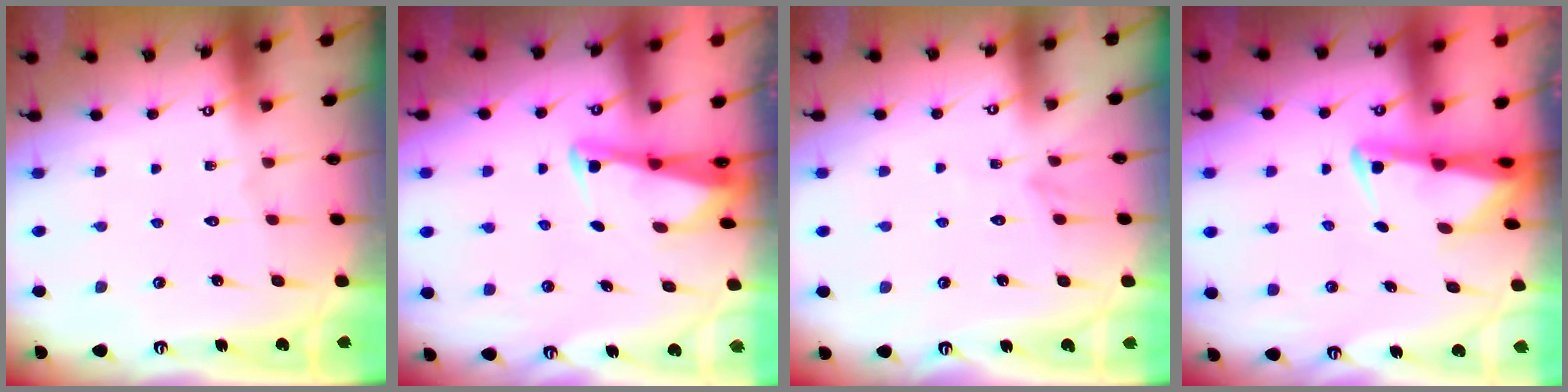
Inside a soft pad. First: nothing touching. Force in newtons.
{"total": 2.7, "press": 2.7, "slide": 0.3}
{"total": 1.7, "press": 1.7, "slide": 0.2}
{"total": 2.2, "press": 2.2, "slide": 0.4}